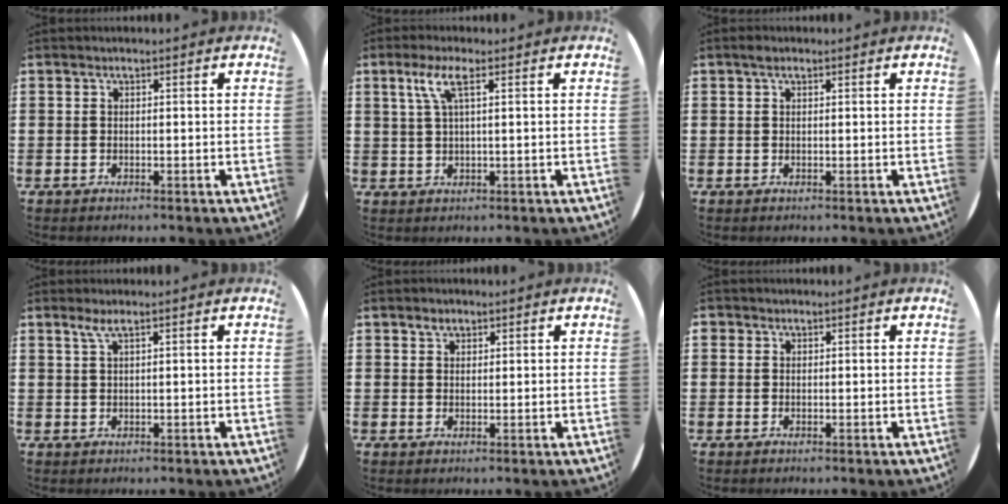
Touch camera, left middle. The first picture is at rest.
{"total": 3.5, "force": [1.5, 0.5, 3.1], "torque": [-0.066, 0.008, 0.023]}
{"total": 0.8, "force": [0.5, 0.5, 0.4], "torque": [0.000, 0.002, 0.007]}
{"total": 1.5, "force": [0.9, 0.1, 1.2], "torque": [-0.025, 0.004, 0.014]}
{"total": 1.4, "force": [1.1, 0.8, 0.3], "torque": [0.001, 0.001, 0.019]}
{"total": 0.6, "force": [0.4, 0.4, -0.1], "torque": [0.002, 0.004, 0.007]}